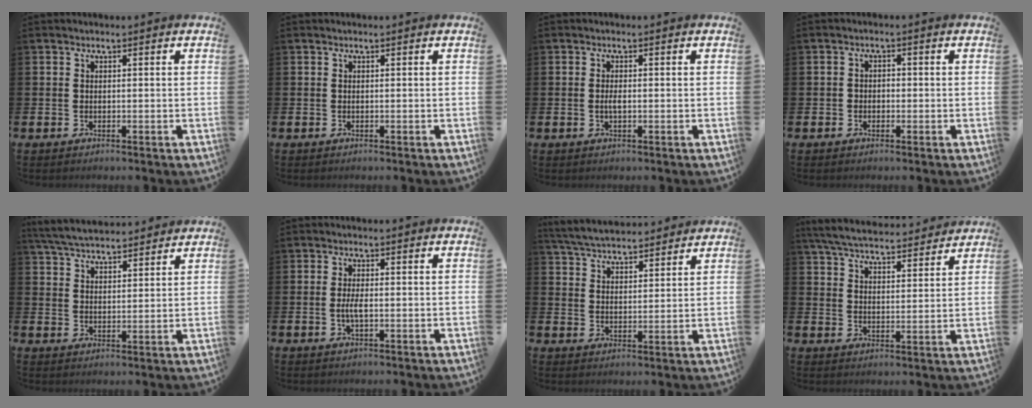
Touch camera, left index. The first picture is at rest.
{"total": 0.0}
{"total": 1.2, "force": [-0.2, 0.4, 1.1], "torque": [-0.014, -0.002, -0.006]}
{"total": 1.4, "force": [-0.7, 1.1, 0.5], "torque": [-0.003, 0.002, -0.018]}
{"total": 5.4, "force": [5.3, 0.7, 0.9], "torque": [-0.039, -0.024, 0.096]}
{"total": 2.2, "force": [-0.3, 0.7, 2.1], "torque": [-0.030, -0.003, -0.008]}
{"total": 5.5, "force": [5.4, 0.9, 0.6], "torque": [-0.035, -0.027, 0.096]}
{"total": 6.3, "force": [6.1, 1.0, 1.3], "torque": [-0.052, -0.035, 0.108]}